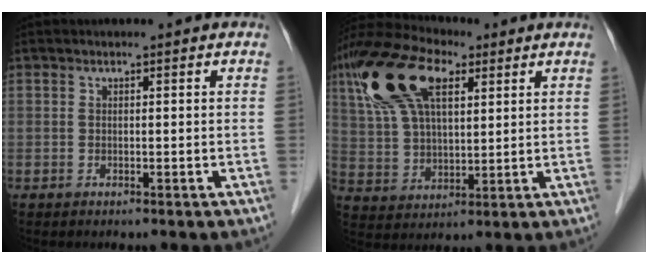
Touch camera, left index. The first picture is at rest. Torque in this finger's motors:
{"motor_torque": [1.21, -0.93, 0.71, 0.21]}